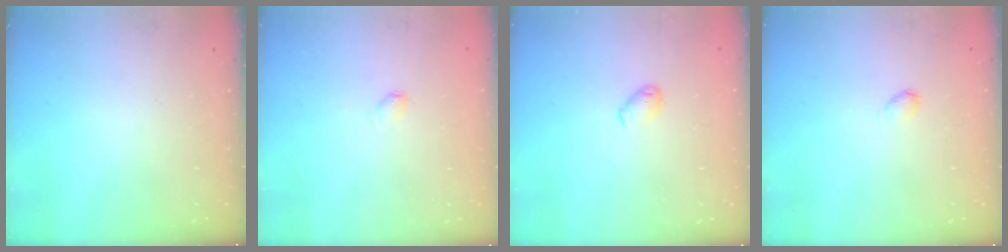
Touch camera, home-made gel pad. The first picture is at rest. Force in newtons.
{"total": 2.7, "press": 2.7, "slide": 0.4}
{"total": 3.5, "press": 3.5, "slide": 0.6}
{"total": 2.2, "press": 2.2, "slide": 0.4}